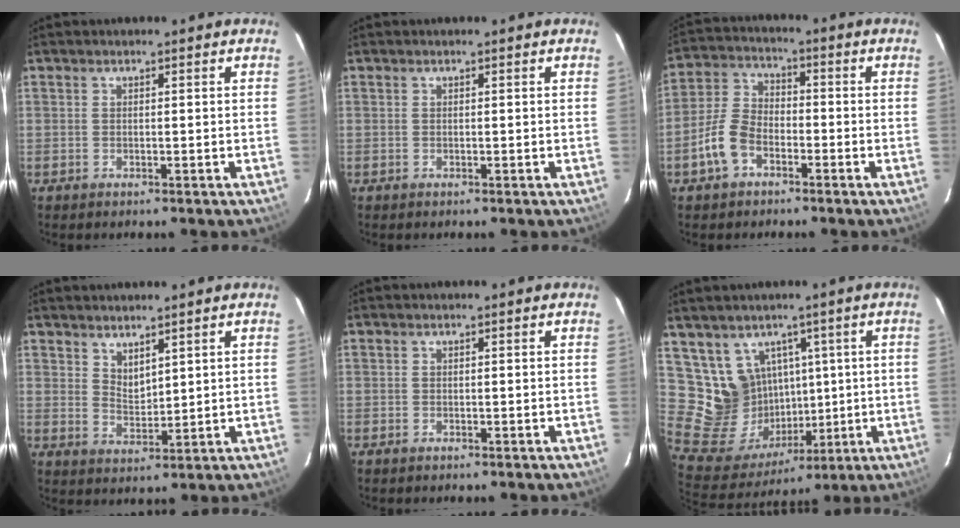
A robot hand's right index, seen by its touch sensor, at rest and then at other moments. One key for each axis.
{"total": 0.0}
{"total": 7.9, "fx": -4.0, "fy": 4.7, "fz": 4.8, "tx": -0.107, "ty": 0.017, "tz": -0.078}
{"total": 3.9, "fx": 3.2, "fy": 1.5, "fz": 1.7, "tx": -0.026, "ty": -0.006, "tz": 0.060}
{"total": 0.0}
{"total": 13.7, "fx": 5.3, "fy": 11.7, "fz": 4.8, "tx": -0.116, "ty": 0.012, "tz": 0.133}